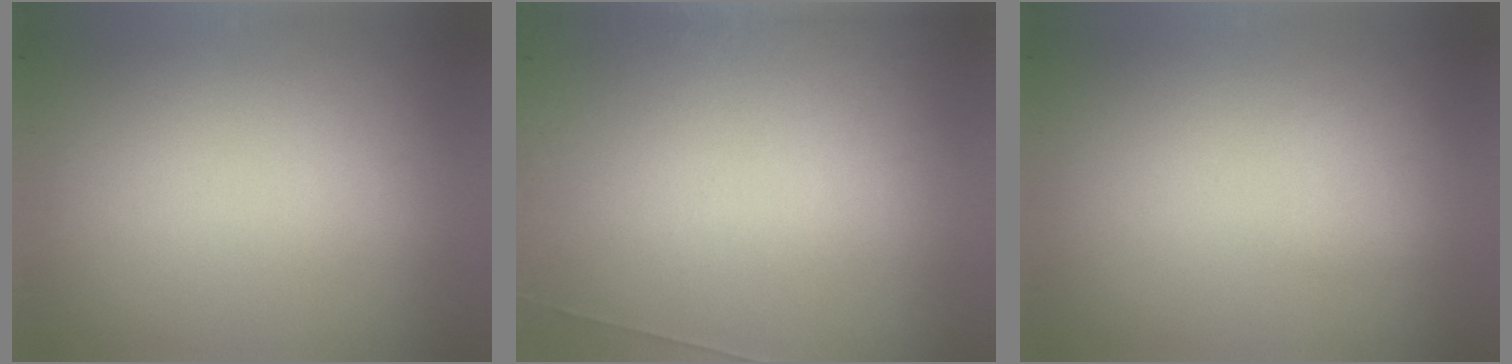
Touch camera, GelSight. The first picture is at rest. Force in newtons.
{"total": 6.7}
{"total": 1.1}